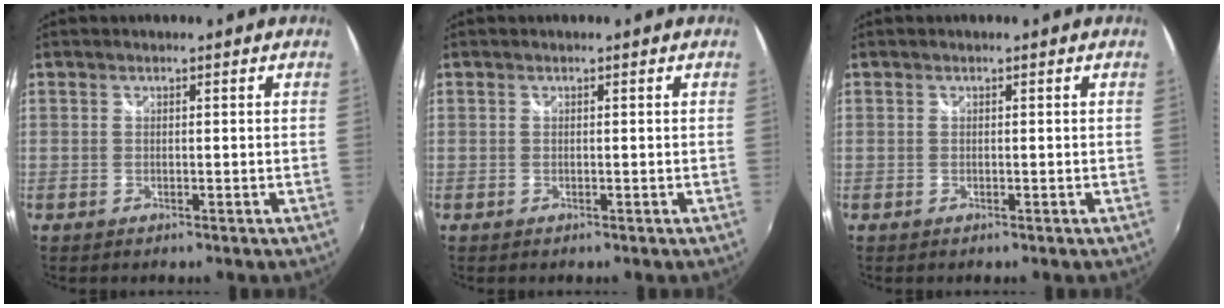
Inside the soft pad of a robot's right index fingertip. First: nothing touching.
{"total": 0.0}
{"total": 0.0}